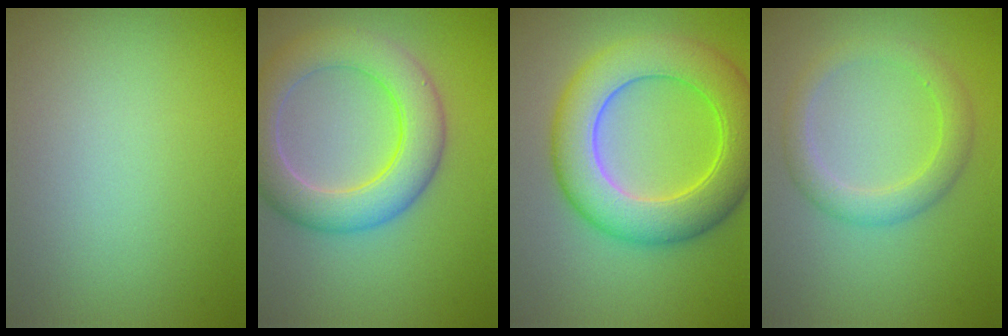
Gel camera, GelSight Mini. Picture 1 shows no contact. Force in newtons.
{"total": 6.5, "press": 6.5, "slide": 0.3}
{"total": 8.9, "press": 8.9, "slide": 0.1}
{"total": 2.9, "press": 2.9, "slide": 0.1}